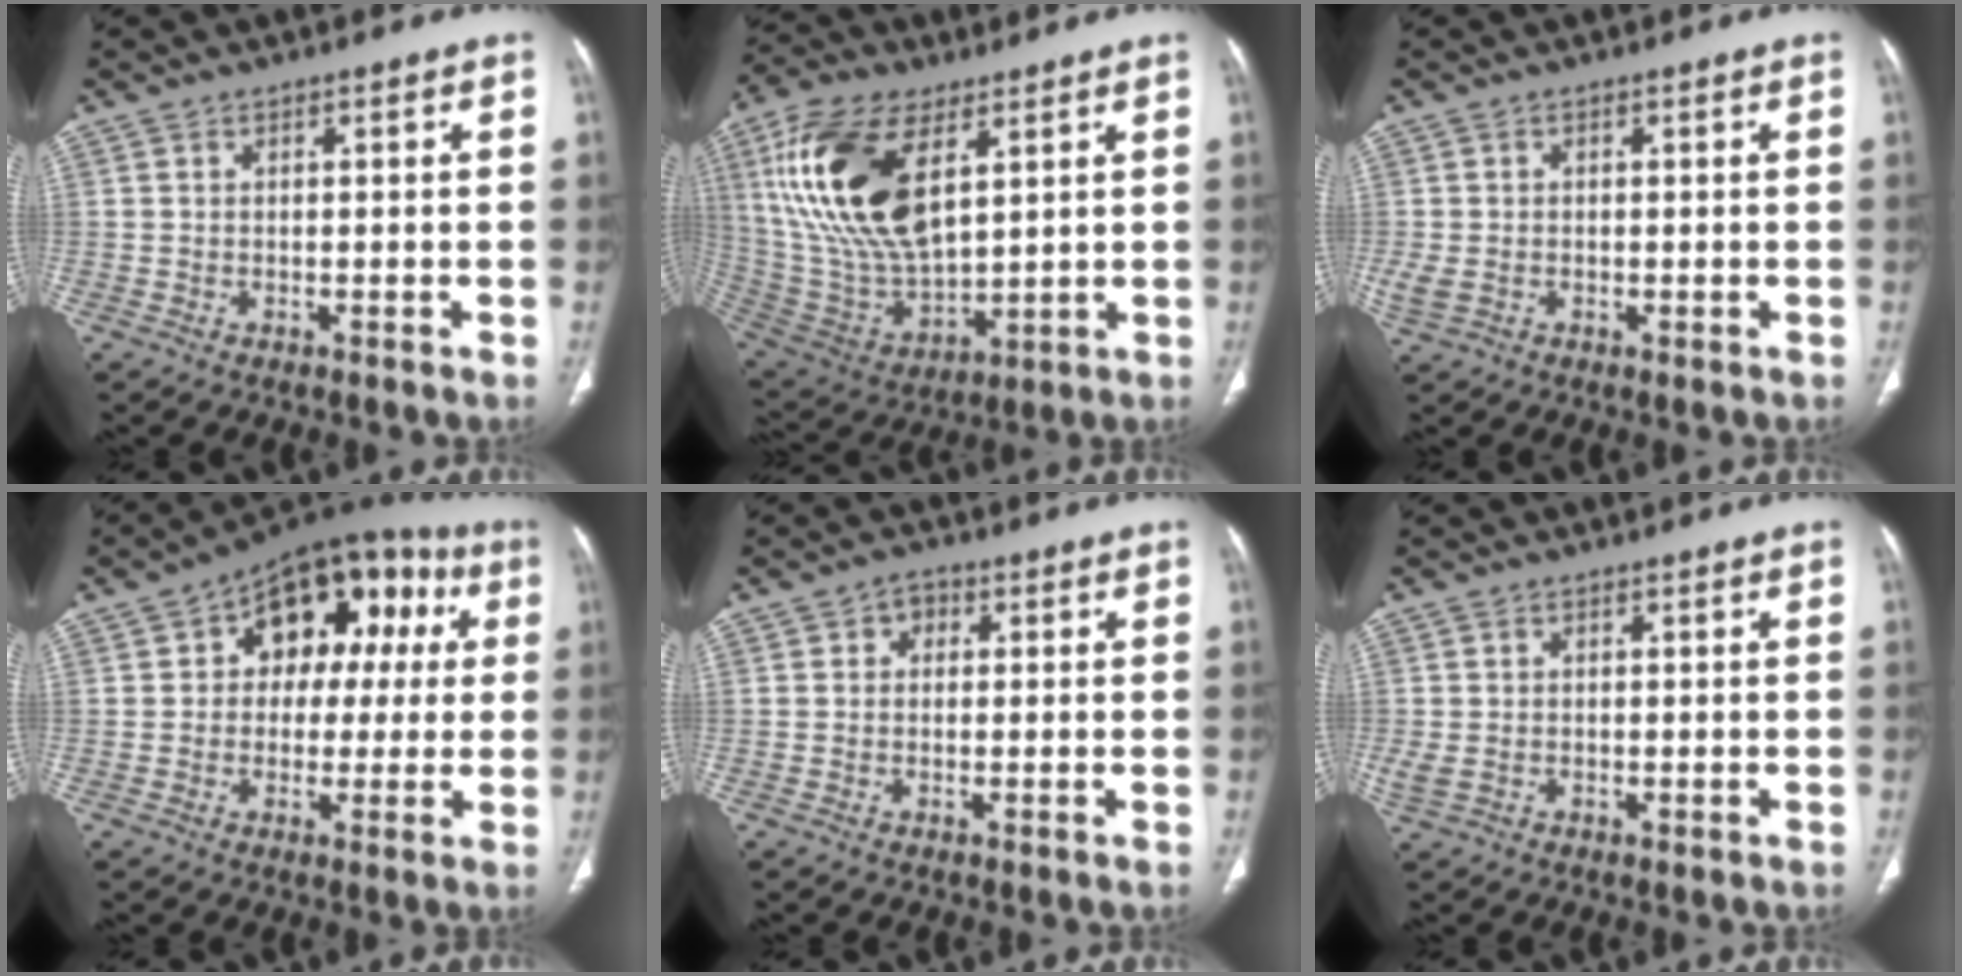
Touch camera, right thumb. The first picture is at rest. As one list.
[{"total": 21.7, "force": [7.8, 10.8, 17.1], "torque": [-0.336, -0.024, 0.154]}, {"total": 3.0, "force": [-0.4, 2.2, 2.0], "torque": [-0.060, 0.005, -0.003]}, {"total": 17.1, "force": [4.1, 11.3, 12.2], "torque": [-0.101, 0.033, 0.052]}, {"total": 2.5, "force": [0.6, 2.1, 1.3], "torque": [-0.003, 0.006, 0.002]}, {"total": 2.6, "force": [-0.3, 1.8, 1.9], "torque": [-0.056, 0.007, -0.001]}]